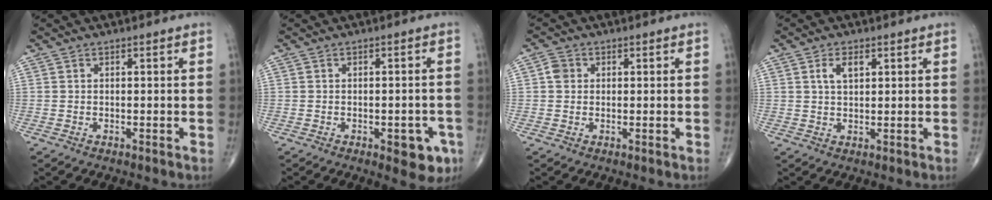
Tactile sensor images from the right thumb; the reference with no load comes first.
{"total": 5.9, "force": [-2.6, 2.8, 4.5], "torque": [-0.029, 0.009, -0.027]}
{"total": 2.4, "force": [0.3, 2.2, 1.1], "torque": [-0.012, 0.004, 0.002]}
{"total": 3.4, "force": [1.3, 1.7, 2.6], "torque": [-0.043, -0.001, 0.024]}